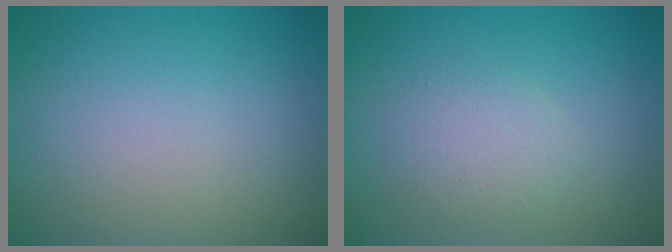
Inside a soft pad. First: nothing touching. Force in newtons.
{"total": 2.3, "press": 2.3, "slide": 0.1}